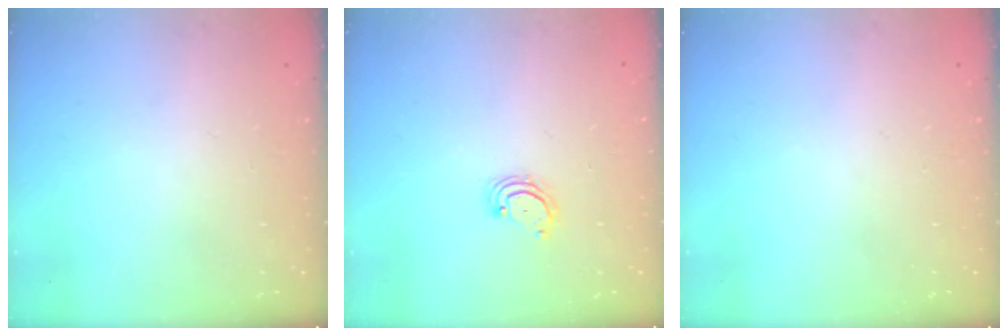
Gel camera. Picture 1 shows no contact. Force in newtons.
{"total": 3.1, "press": 3.0, "slide": 0.4}
{"total": 0.0}